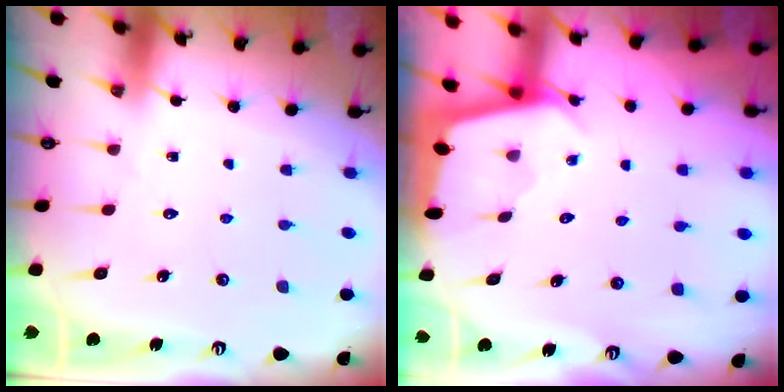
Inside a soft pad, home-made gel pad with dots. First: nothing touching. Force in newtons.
{"total": 1.8, "press": 1.8, "slide": 0.2}